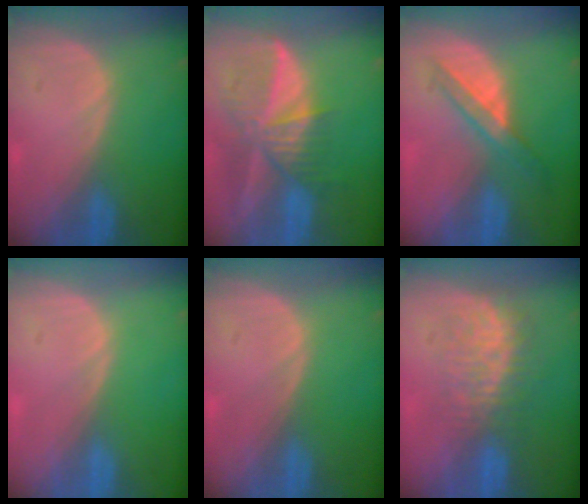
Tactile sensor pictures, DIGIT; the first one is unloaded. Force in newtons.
{"total": 9.4, "press": 8.3, "slide": 4.6}
{"total": 5.9, "press": 5.1, "slide": 2.8}
{"total": 0.0}
{"total": 0.0}
{"total": 7.7, "press": 7.3, "slide": 2.7}